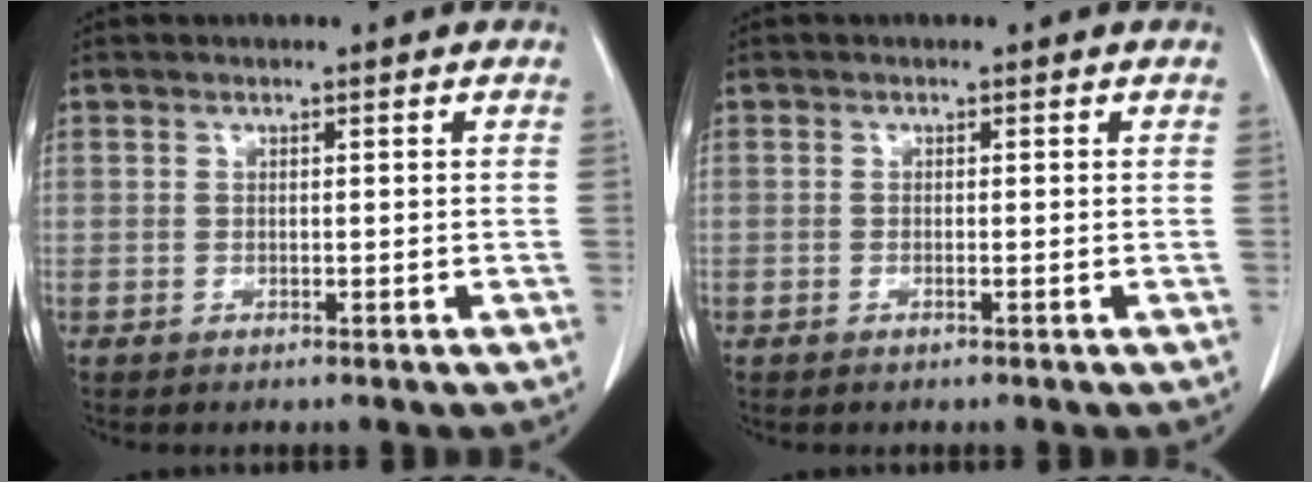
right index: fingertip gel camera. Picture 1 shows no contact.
{"total": 0.0}